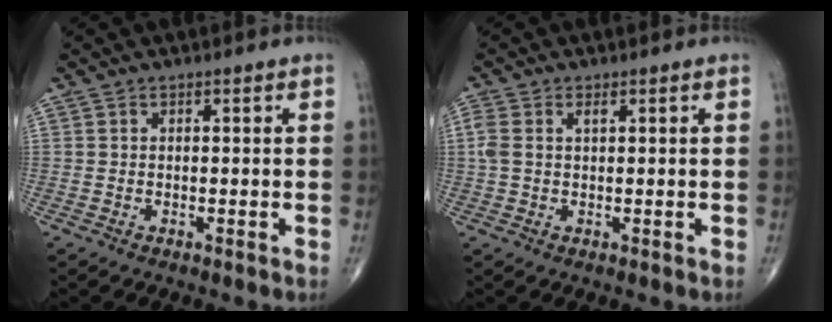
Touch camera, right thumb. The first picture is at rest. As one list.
[{"total": 3.6, "force": [1.0, 1.9, 2.9], "torque": [-0.089, 0.016, 0.025]}]